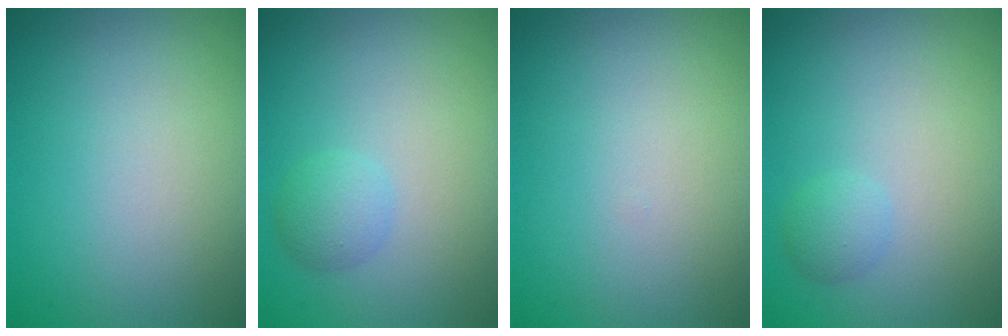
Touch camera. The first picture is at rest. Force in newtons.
{"total": 1.8, "press": 1.8, "slide": 0.1}
{"total": 0.0}
{"total": 1.3, "press": 1.3, "slide": 0.0}